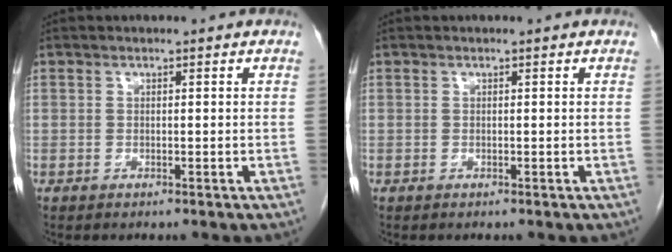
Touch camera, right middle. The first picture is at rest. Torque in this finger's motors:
{"motor_torque": [0.00, 0.00, 0.00, 0.00]}